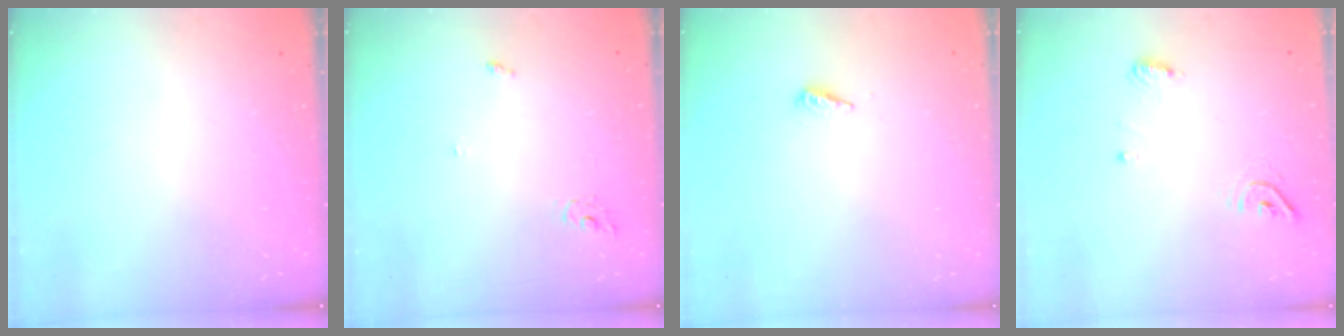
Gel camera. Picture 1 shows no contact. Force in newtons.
{"total": 3.3, "press": 3.3, "slide": 0.2}
{"total": 2.9, "press": 2.9, "slide": 0.3}
{"total": 8.5, "press": 7.0, "slide": 4.8}